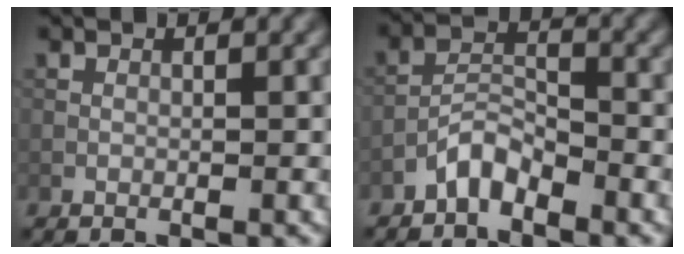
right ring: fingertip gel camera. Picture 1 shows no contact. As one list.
[{"total": 2.8, "force": [-2.3, 1.0, 1.3], "torque": [-0.020, 0.014, -0.049]}]